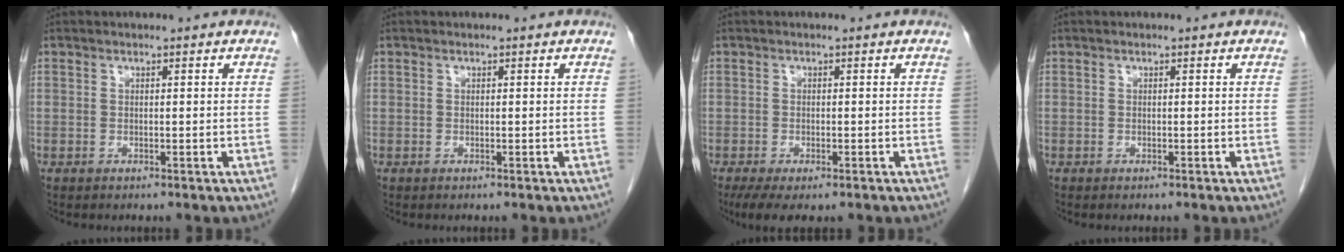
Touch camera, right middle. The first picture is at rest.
{"total": 0.0}
{"total": 5.5, "force": [-3.7, 1.8, 3.6], "torque": [-0.058, -0.014, -0.058]}
{"total": 0.0}